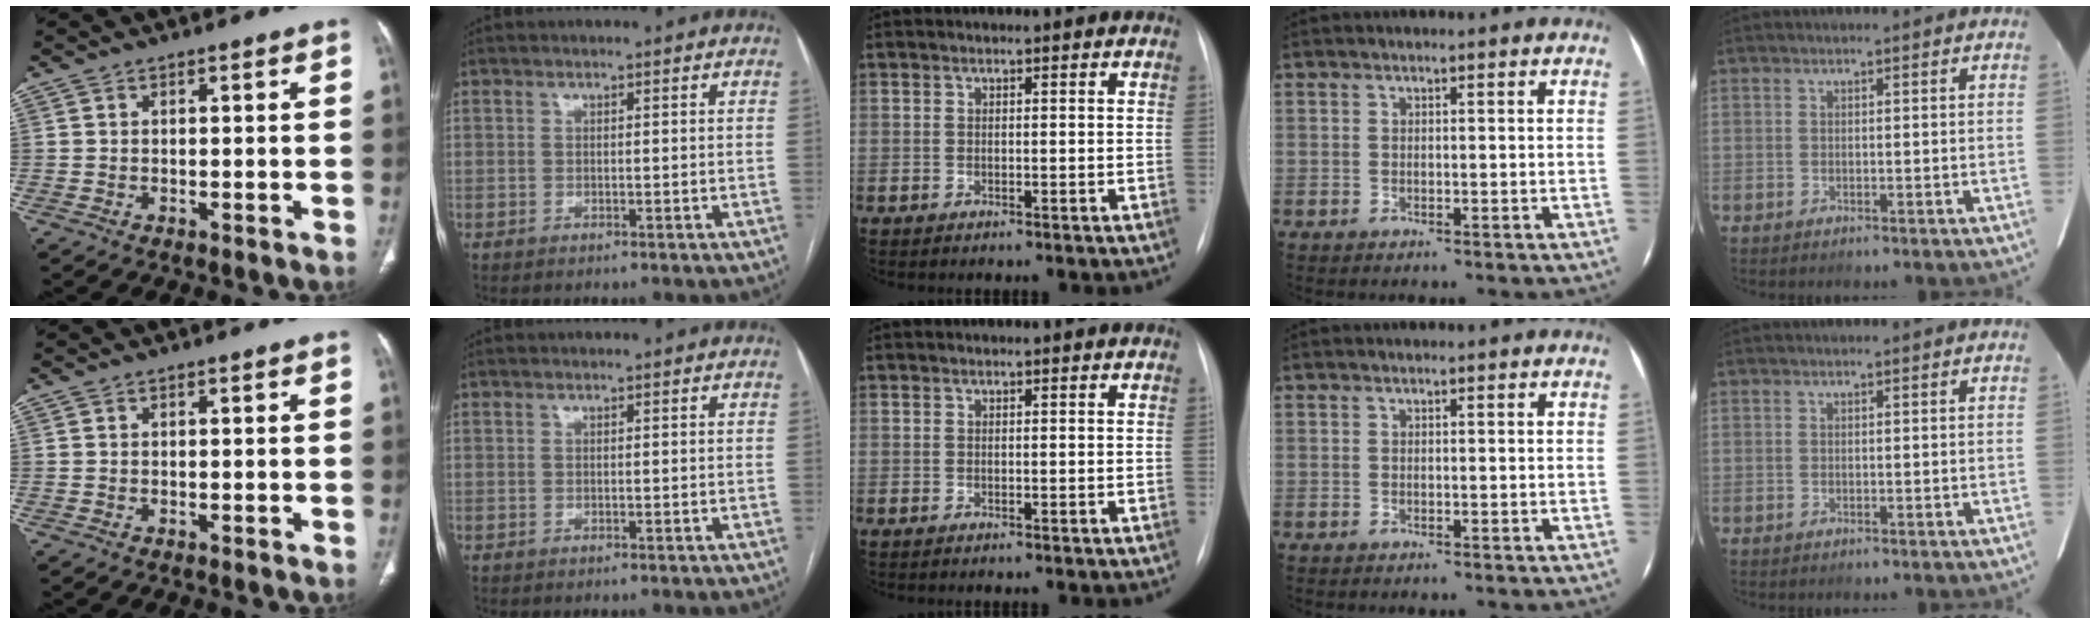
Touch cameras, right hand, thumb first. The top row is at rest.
{}